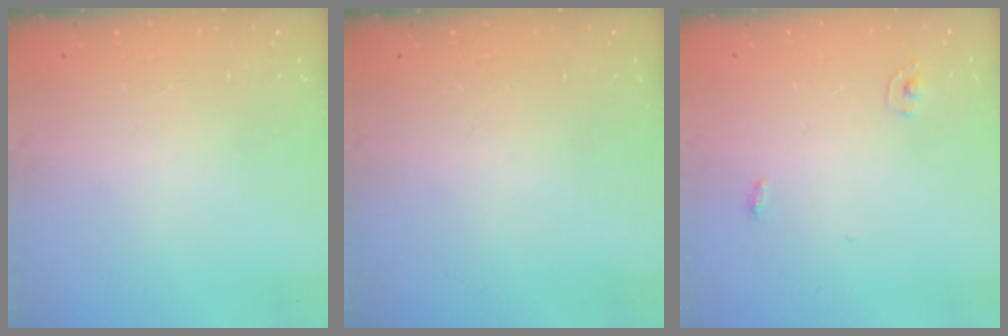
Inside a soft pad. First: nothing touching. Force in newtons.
{"total": 0.0}
{"total": 2.8, "press": 2.8, "slide": 0.1}